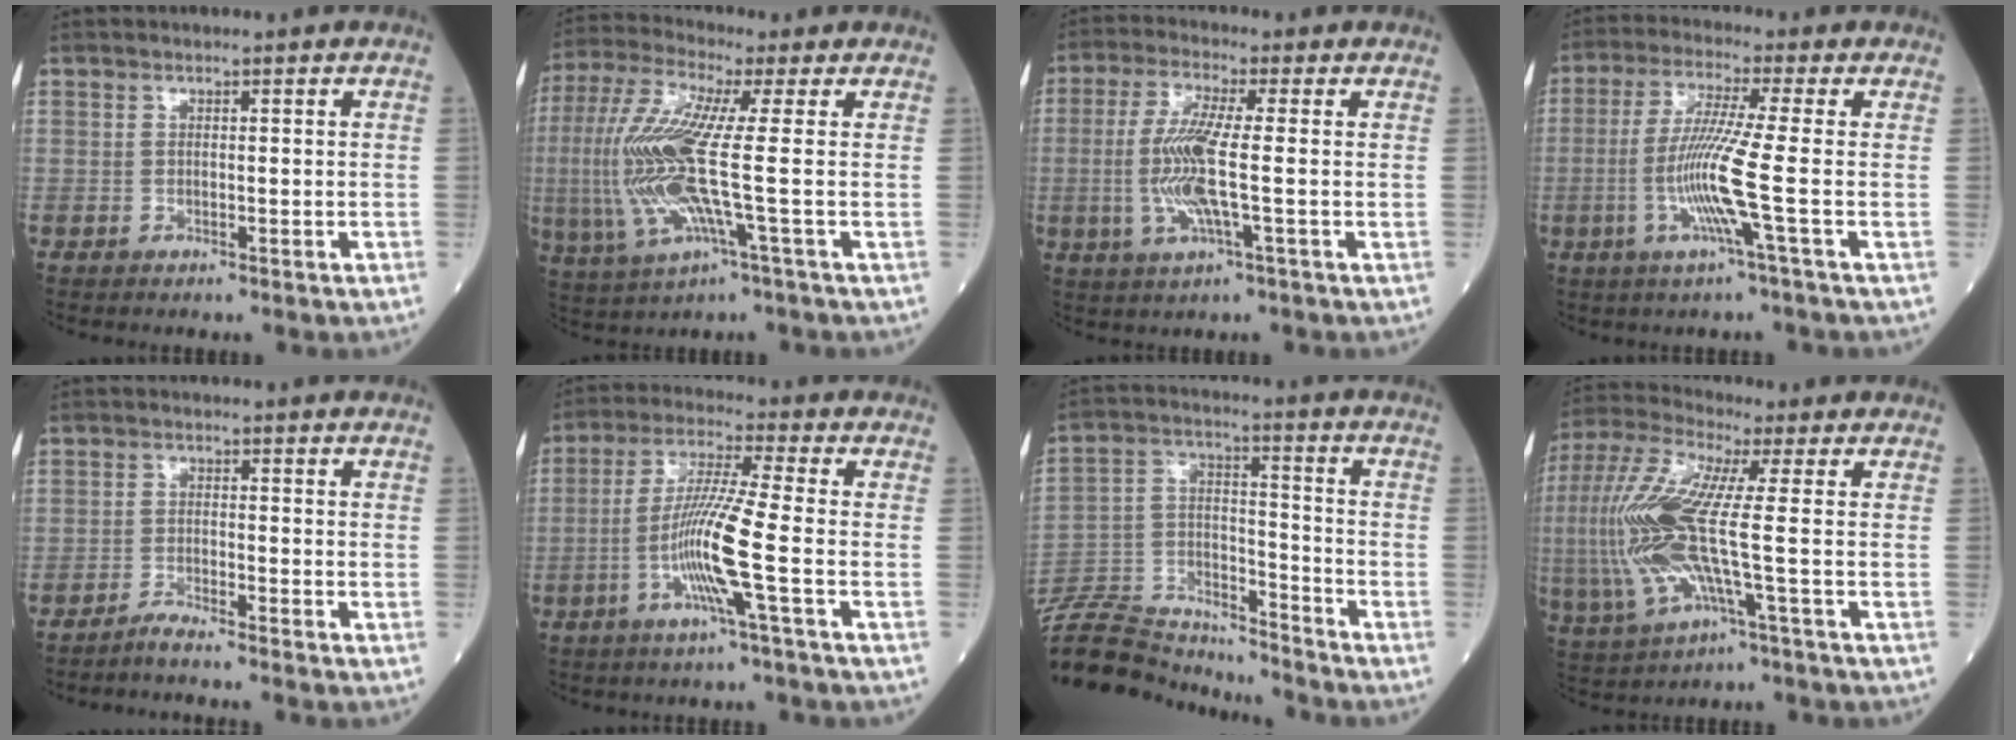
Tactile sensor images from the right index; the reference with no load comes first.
{"total": 15.2, "force": [-0.8, 0.9, 15.1], "torque": [-0.347, 0.001, -0.022]}
{"total": 8.6, "force": [-1.0, 0.6, 8.6], "torque": [-0.188, -0.003, -0.025]}
{"total": 9.1, "force": [-2.1, -1.6, 8.7], "torque": [-0.181, -0.014, -0.046]}
{"total": 2.6, "force": [-2.4, -0.9, 0.5], "torque": [-0.014, -0.006, -0.050]}
{"total": 10.1, "force": [-2.9, -1.2, 9.6], "torque": [-0.189, -0.009, -0.061]}
{"total": 17.6, "force": [-17.0, 3.2, 3.0], "torque": [-0.075, 0.027, -0.289]}
{"total": 15.5, "force": [-0.8, 1.8, 15.4], "torque": [-0.357, 0.006, -0.021]}